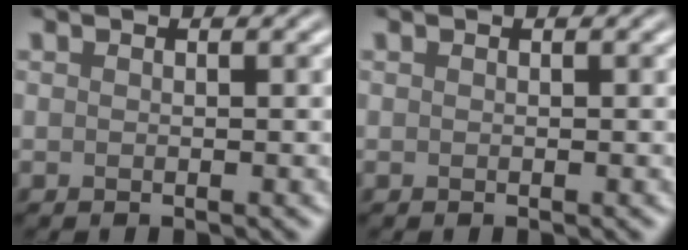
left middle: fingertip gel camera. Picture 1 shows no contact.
{"total": 0.0}